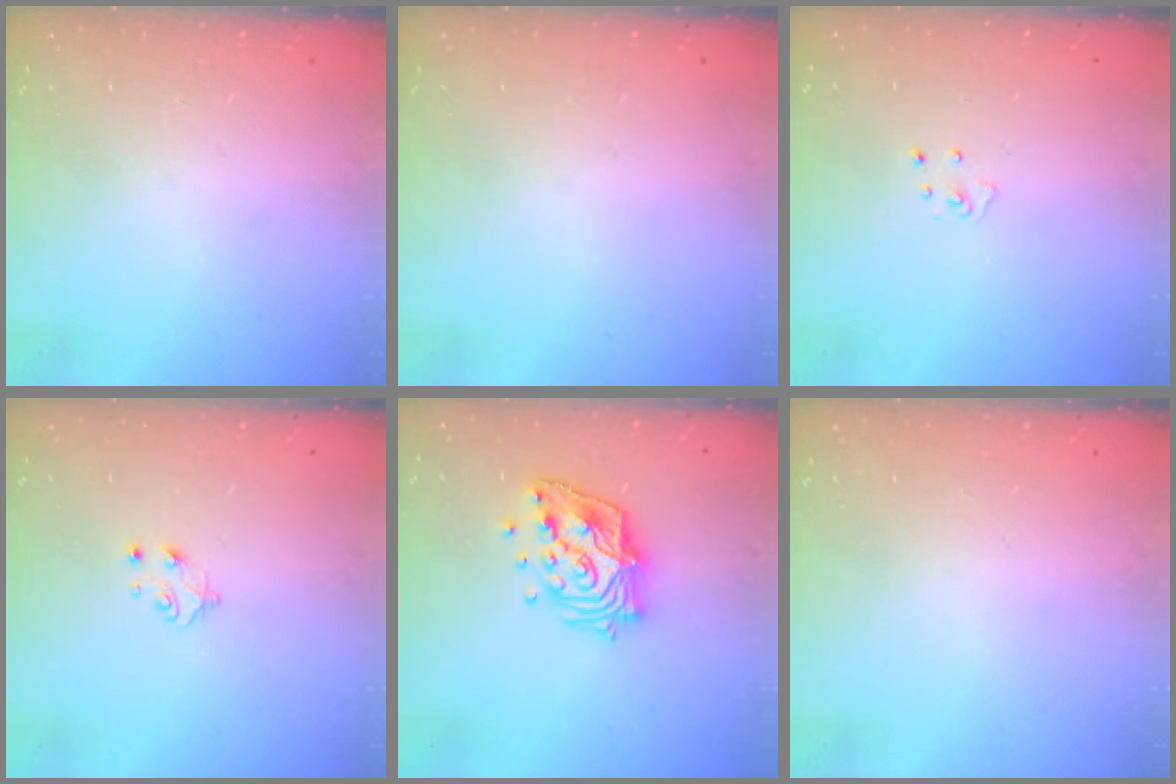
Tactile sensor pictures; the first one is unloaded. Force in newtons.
{"total": 0.0}
{"total": 3.1, "press": 3.1, "slide": 0.2}
{"total": 4.9, "press": 4.9, "slide": 0.5}
{"total": 15.5, "press": 15.5, "slide": 1.2}
{"total": 0.0}